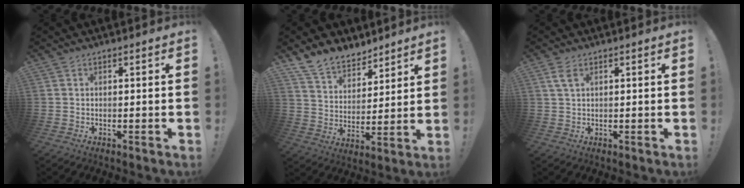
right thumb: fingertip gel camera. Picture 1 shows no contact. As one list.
[{"total": 11.2, "force": [9.2, 5.8, 2.8], "torque": [-0.064, -0.069, 0.183]}, {"total": 3.6, "force": [1.7, 1.7, 2.7], "torque": [-0.049, -0.001, 0.031]}]